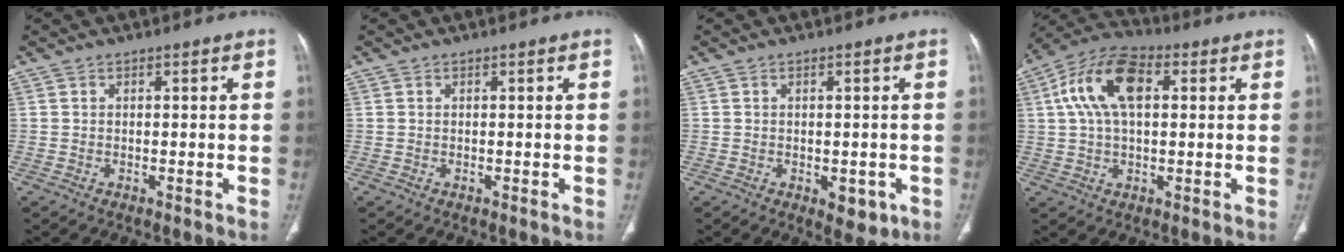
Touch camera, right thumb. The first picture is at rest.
{"total": 0.0}
{"total": 4.6, "force": [-1.6, 2.5, 3.5], "torque": [-0.026, -0.001, -0.011]}
{"total": 13.4, "force": [3.3, 7.3, 10.8], "torque": [-0.208, 0.025, 0.054]}